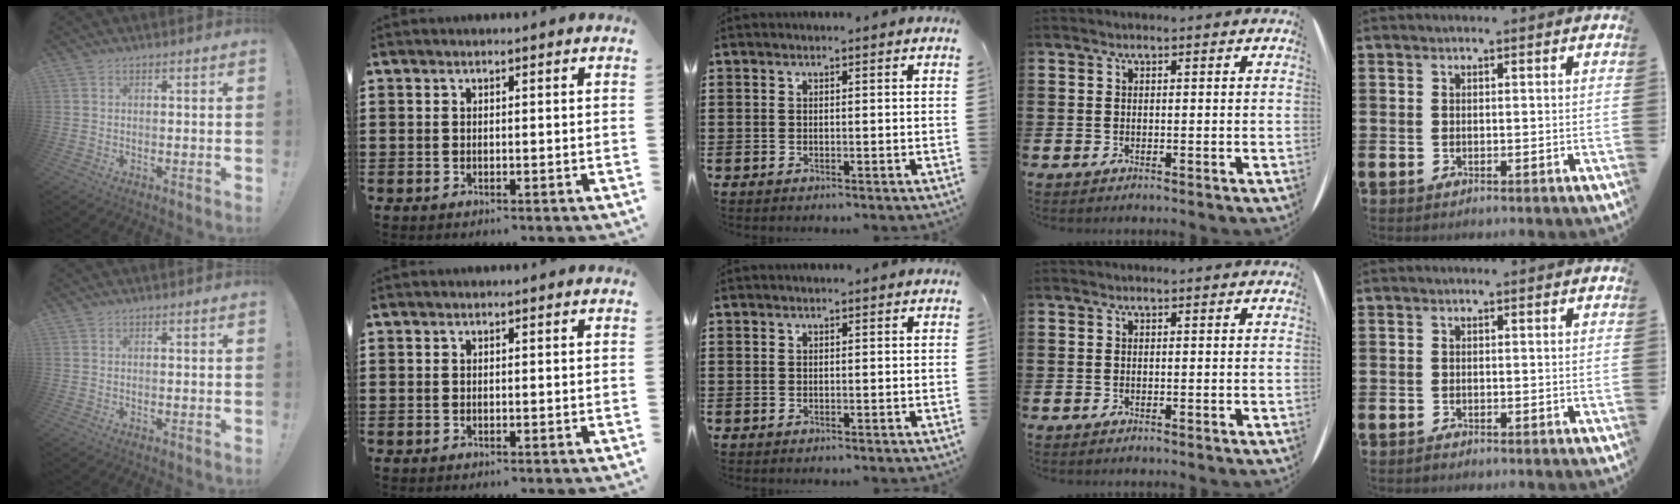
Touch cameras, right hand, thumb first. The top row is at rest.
{}